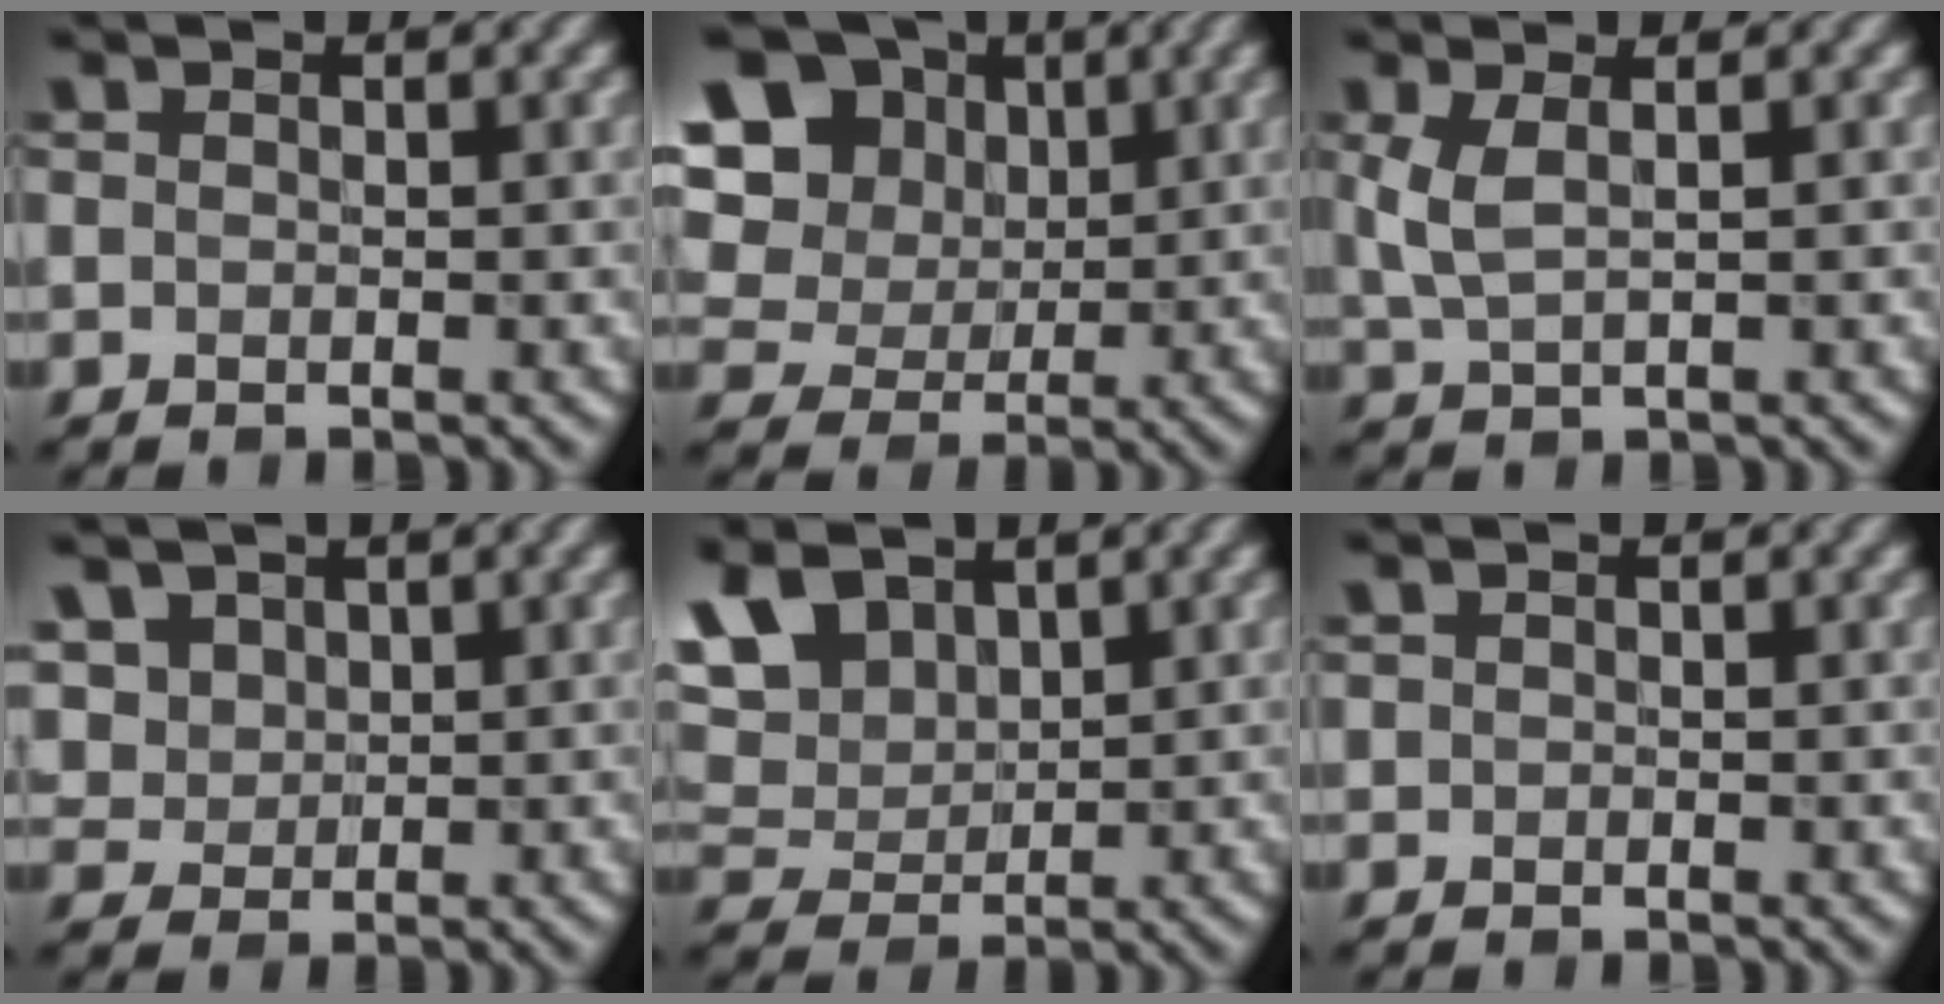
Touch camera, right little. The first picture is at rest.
{"total": 14.1, "force": [5.5, 10.9, 7.0], "torque": [-0.148, 0.032, 0.101]}
{"total": 2.4, "force": [0.5, 0.7, 2.3], "torque": [-0.046, -0.001, 0.015]}
{"total": 4.9, "force": [2.7, 3.5, 2.3], "torque": [-0.088, 0.014, 0.065]}
{"total": 6.5, "force": [3.6, 3.7, 3.9], "torque": [-0.102, 0.015, 0.072]}
{"total": 0.0}